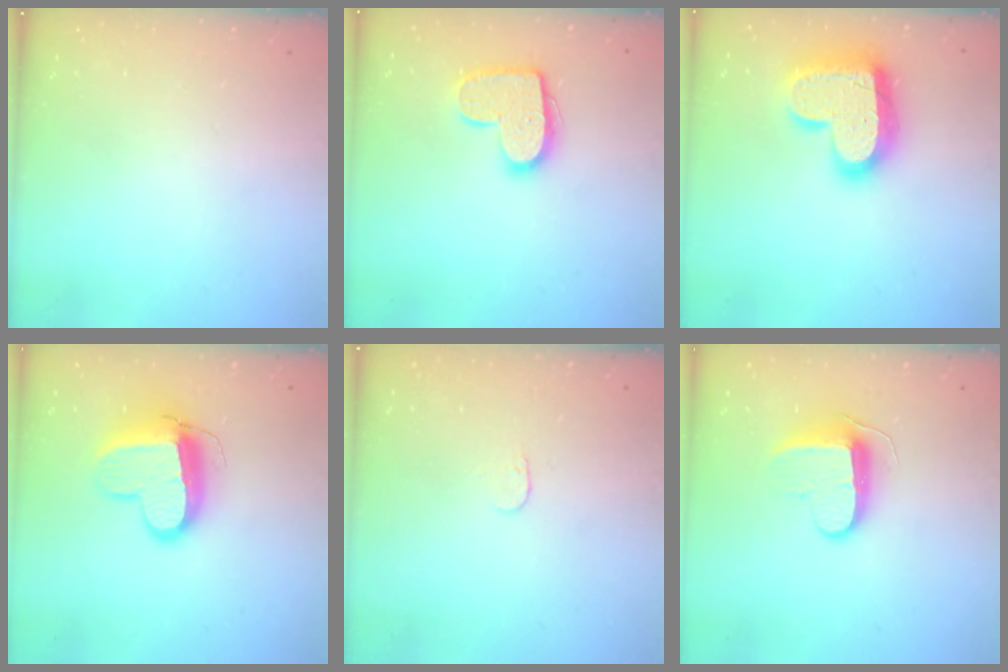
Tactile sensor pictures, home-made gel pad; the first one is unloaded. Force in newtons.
{"total": 13.2, "press": 13.2, "slide": 0.7}
{"total": 20.2, "press": 20.1, "slide": 1.3}
{"total": 12.7, "press": 12.6, "slide": 1.4}
{"total": 3.6, "press": 3.6, "slide": 0.3}
{"total": 10.5, "press": 10.4, "slide": 1.0}